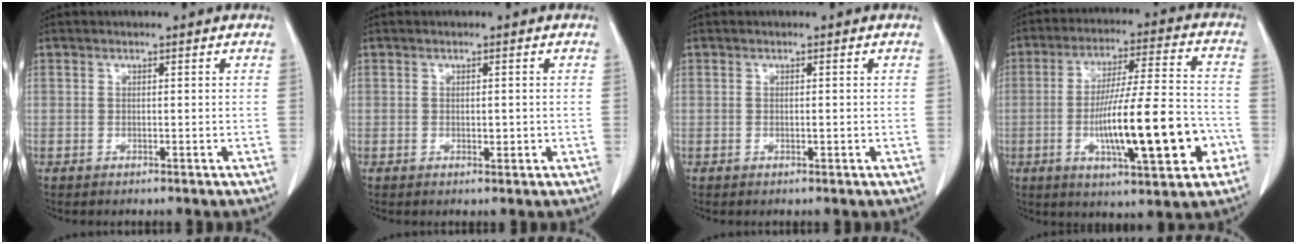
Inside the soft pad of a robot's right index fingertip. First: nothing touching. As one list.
[{"total": 1.3, "force": [-0.1, 0.8, 1.0], "torque": [-0.013, -0.002, 0.002]}, {"total": 0.6, "force": [-0.1, 0.3, 0.5], "torque": [-0.008, -0.001, 0.000]}, {"total": 17.5, "force": [-4.8, 2.8, 16.5], "torque": [-0.279, 0.002, -0.071]}]